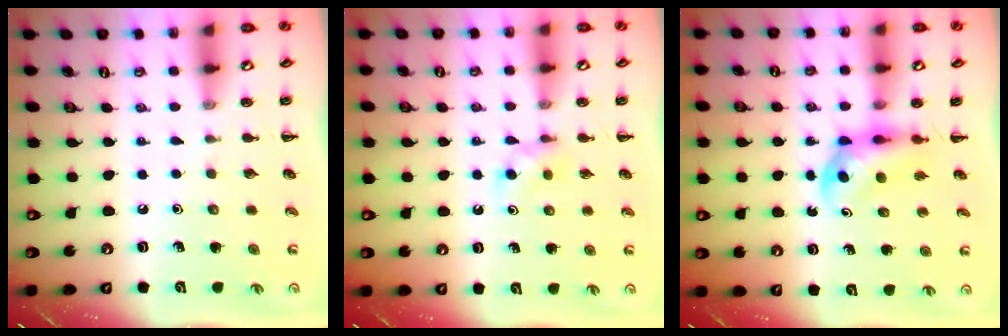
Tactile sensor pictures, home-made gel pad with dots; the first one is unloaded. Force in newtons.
{"total": 4.0, "press": 3.8, "slide": 1.4}
{"total": 4.7, "press": 4.6, "slide": 0.9}